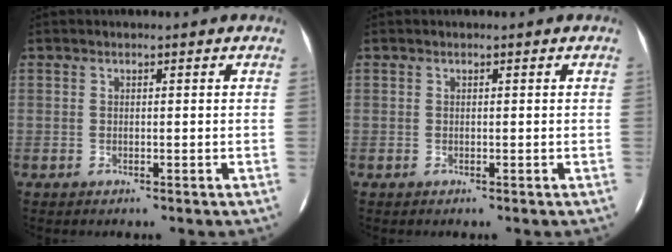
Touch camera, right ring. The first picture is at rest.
{"total": 0.0}